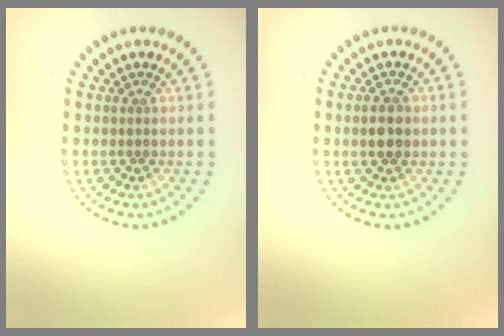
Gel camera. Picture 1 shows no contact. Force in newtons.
{"total": 2.7, "press": 2.7, "slide": 0.0}